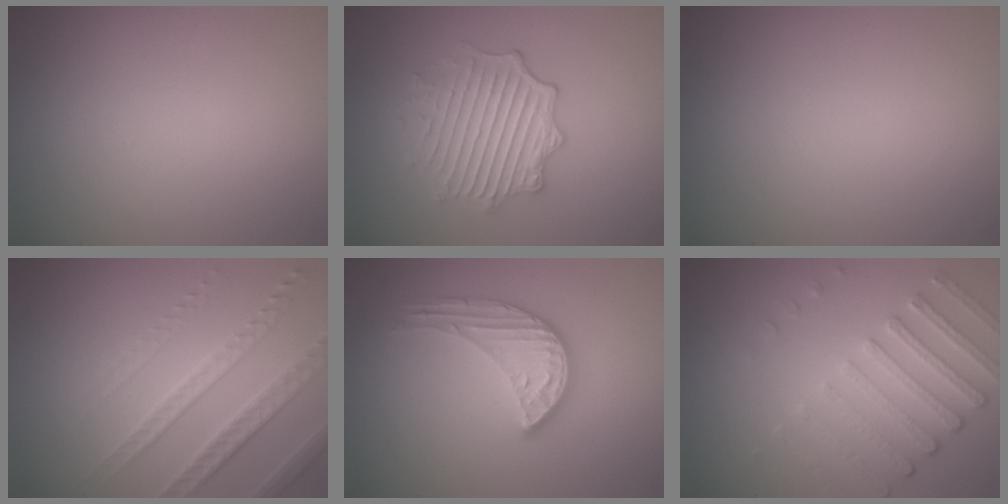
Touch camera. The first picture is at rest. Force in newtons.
{"total": 4.5, "press": 3.9, "slide": 2.3}
{"total": 0.0}
{"total": 5.0, "press": 3.3, "slide": 3.7}
{"total": 3.5, "press": 3.3, "slide": 1.3}
{"total": 4.8, "press": 3.4, "slide": 3.3}